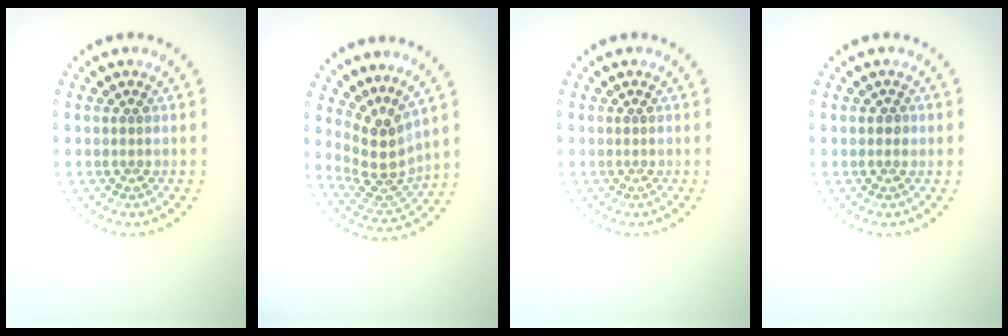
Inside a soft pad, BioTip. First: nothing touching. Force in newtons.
{"total": 4.2, "press": 3.0, "slide": 2.9}
{"total": 0.0}
{"total": 0.7, "press": 0.7, "slide": 0.1}